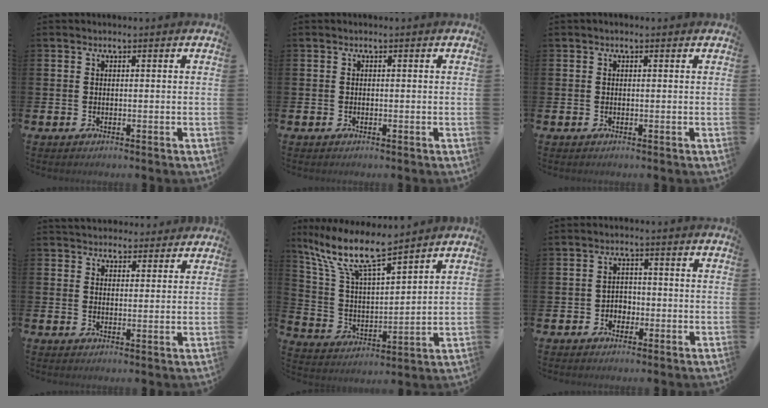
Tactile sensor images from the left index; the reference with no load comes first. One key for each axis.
{"total": 0.0}
{"total": 0.0}
{"total": 4.0, "fx": 3.8, "fy": 1.3, "fz": -0.1, "tx": 0.001, "ty": -0.018, "tz": 0.070}
{"total": 10.8, "fx": 9.0, "fy": 1.8, "fz": 5.7, "tx": -0.146, "ty": -0.046, "tz": 0.156}
{"total": 2.3, "fx": -1.2, "fy": 1.8, "fz": 0.7, "tx": -0.017, "ty": 0.006, "tz": -0.029}